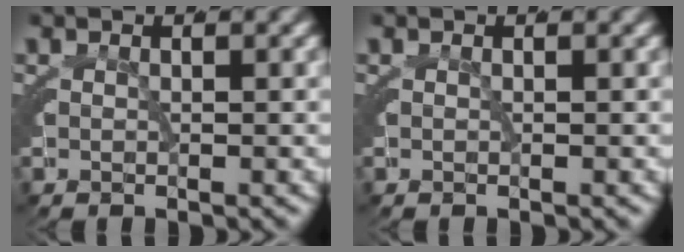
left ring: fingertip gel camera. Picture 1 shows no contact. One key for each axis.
{"total": 0.0}